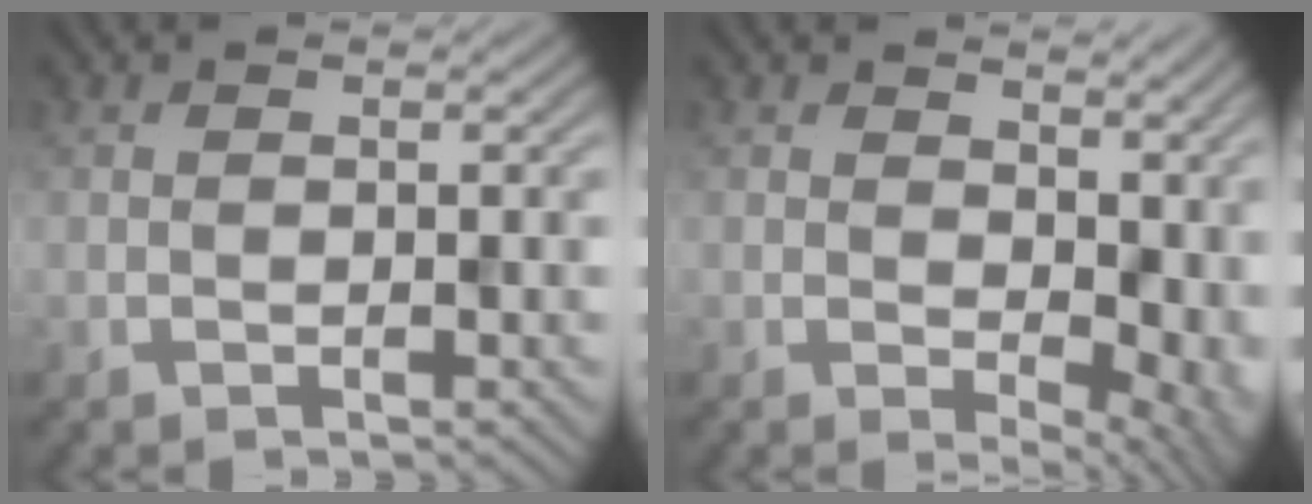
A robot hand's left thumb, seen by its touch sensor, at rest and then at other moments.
{"total": 8.5, "force": [2.3, 5.3, 6.3], "torque": [-0.093, -0.019, 0.054]}